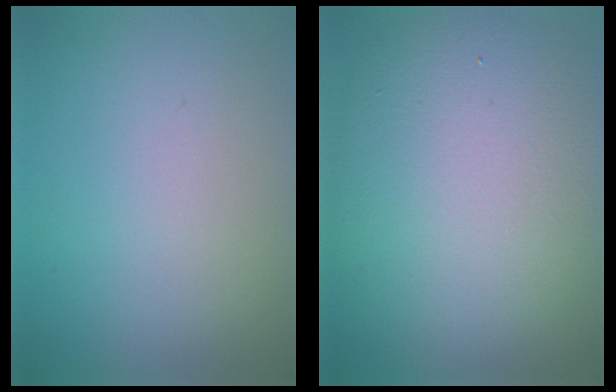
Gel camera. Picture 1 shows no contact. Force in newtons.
{"total": 13.7, "press": 13.6, "slide": 1.5}